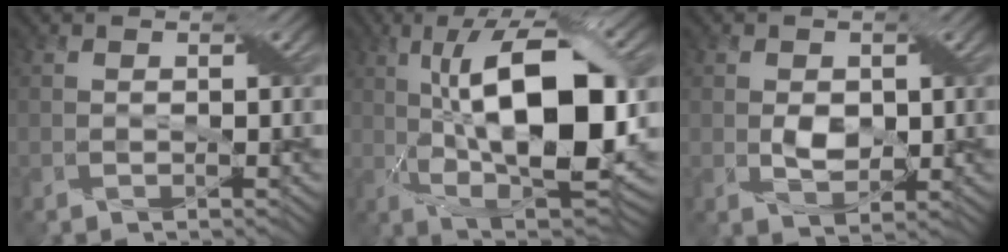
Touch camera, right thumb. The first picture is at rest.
{"total": 16.6, "force": [0.9, 6.6, 15.2], "torque": [-0.241, 0.018, 0.003]}
{"total": 3.3, "force": [0.2, 2.2, 2.4], "torque": [-0.052, -0.002, 0.007]}